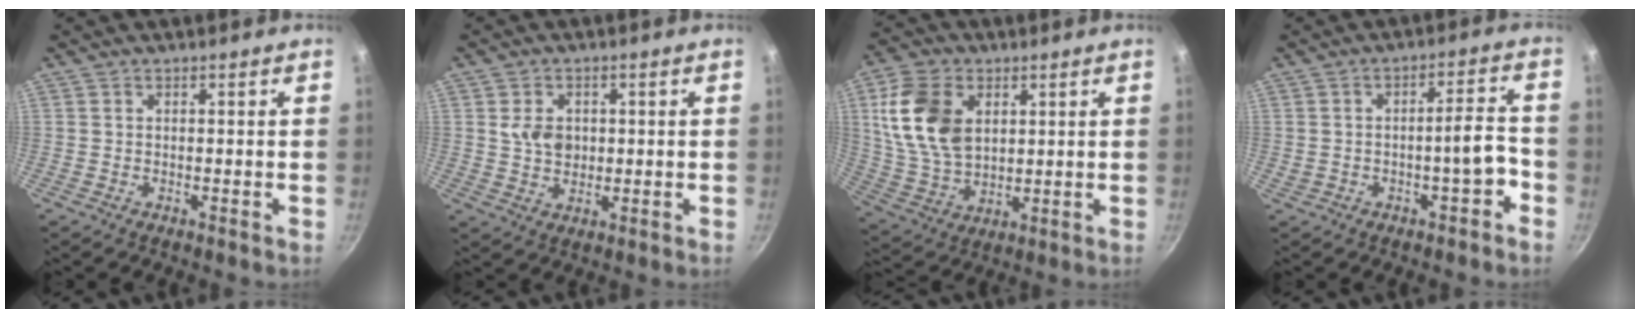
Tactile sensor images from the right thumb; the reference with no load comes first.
{"total": 5.5, "force": [0.8, 4.3, 3.3], "torque": [-0.042, -0.005, 0.013]}
{"total": 15.3, "force": [4.0, 10.3, 10.6], "torque": [-0.184, -0.011, 0.087]}
{"total": 6.3, "force": [-2.5, 2.2, 5.4], "torque": [-0.061, 0.040, -0.023]}